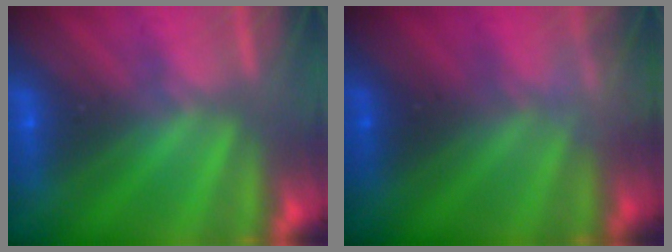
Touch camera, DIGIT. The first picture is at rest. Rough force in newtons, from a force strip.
{"total": 2.3}